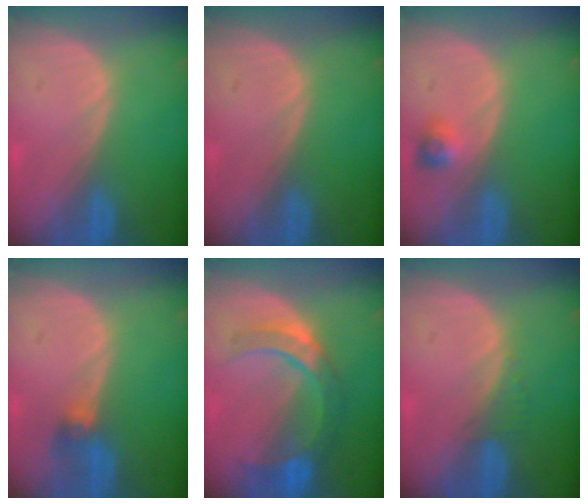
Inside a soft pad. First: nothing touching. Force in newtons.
{"total": 0.0}
{"total": 2.6, "press": 2.4, "slide": 1.0}
{"total": 2.8, "press": 2.6, "slide": 1.0}
{"total": 7.2, "press": 7.2, "slide": 0.8}
{"total": 1.3, "press": 1.2, "slide": 0.4}